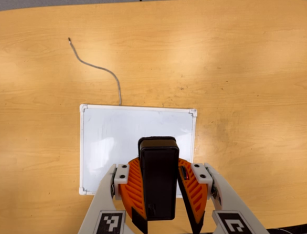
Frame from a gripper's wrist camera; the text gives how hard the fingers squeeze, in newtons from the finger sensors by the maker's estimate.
{"total": 9.1, "left": 8.8, "right": 9.4}